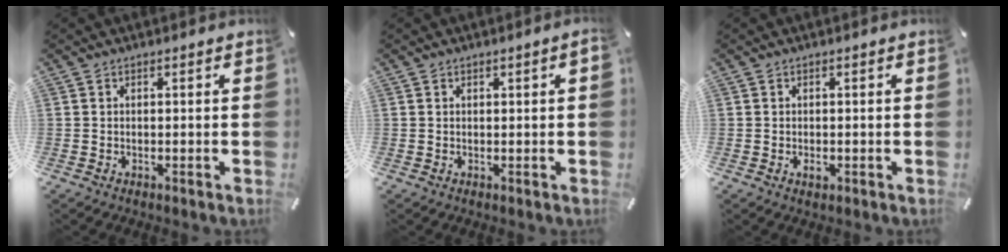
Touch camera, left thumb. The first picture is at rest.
{"total": 0.7, "force": [0.3, 0.3, 0.6], "torque": [-0.009, 0.003, 0.005]}
{"total": 1.5, "force": [-0.3, 1.2, 0.8], "torque": [-0.008, 0.000, -0.006]}